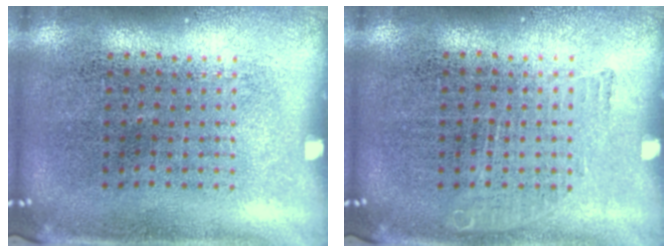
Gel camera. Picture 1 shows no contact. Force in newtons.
{"total": 0.7, "press": 0.7, "slide": 0.2}